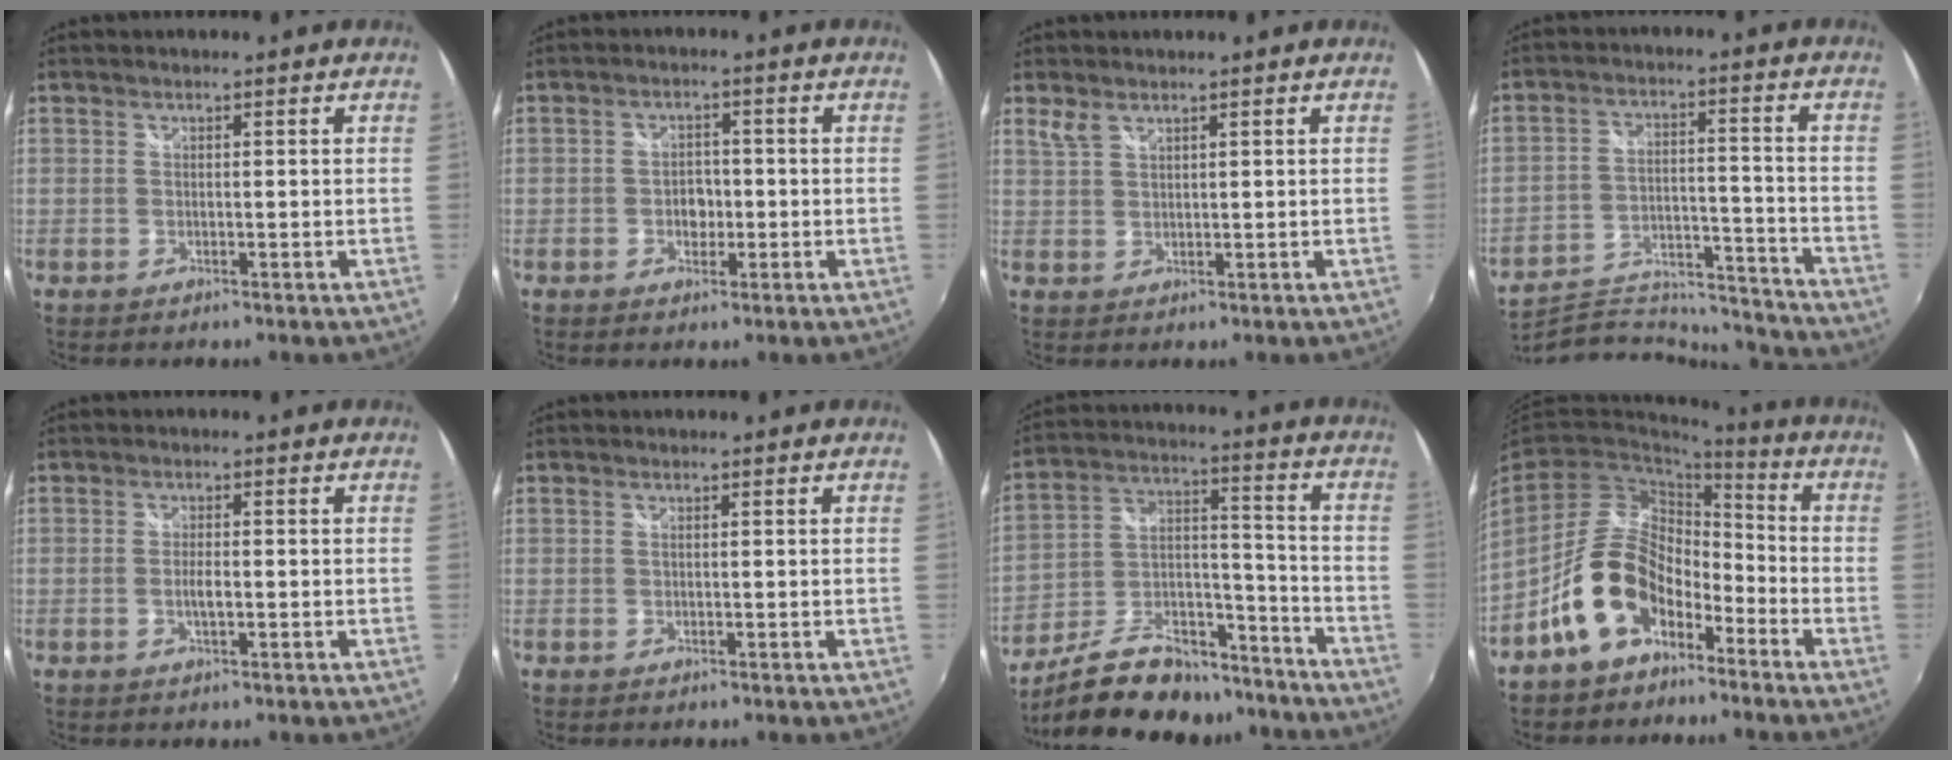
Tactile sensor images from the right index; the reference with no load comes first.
{"total": 3.4, "force": [-0.9, 2.6, 2.0], "torque": [-0.032, 0.004, -0.014]}
{"total": 2.1, "force": [1.6, 0.7, 1.2], "torque": [-0.025, 0.001, 0.032]}
{"total": 20.6, "force": [-19.6, 4.8, 4.1], "torque": [-0.082, 0.024, -0.277]}
{"total": 2.1, "force": [-0.5, 0.6, 1.9], "torque": [-0.034, -0.004, -0.008]}
{"total": 0.0}
{"total": 21.5, "force": [-17.2, 9.1, 9.2], "torque": [-0.179, 0.033, -0.254]}
{"total": 12.1, "force": [-7.5, 6.9, 6.6], "torque": [-0.125, 0.031, -0.123]}